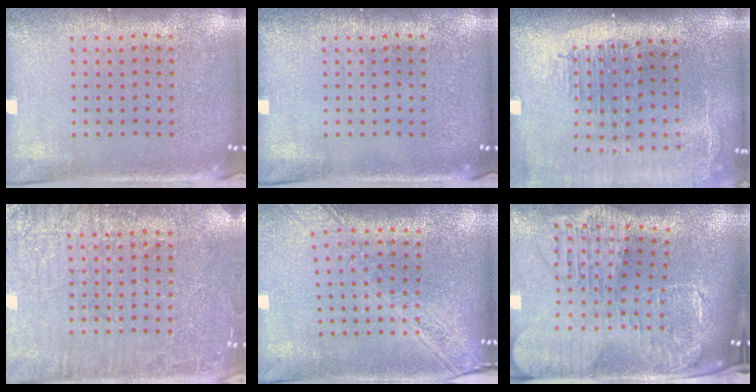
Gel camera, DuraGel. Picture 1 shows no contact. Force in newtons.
{"total": 0.0}
{"total": 2.5, "press": 2.0, "slide": 1.5}
{"total": 5.7, "press": 5.7, "slide": 0.8}
{"total": 2.2, "press": 1.8, "slide": 1.2}
{"total": 3.2, "press": 2.6, "slide": 1.9}